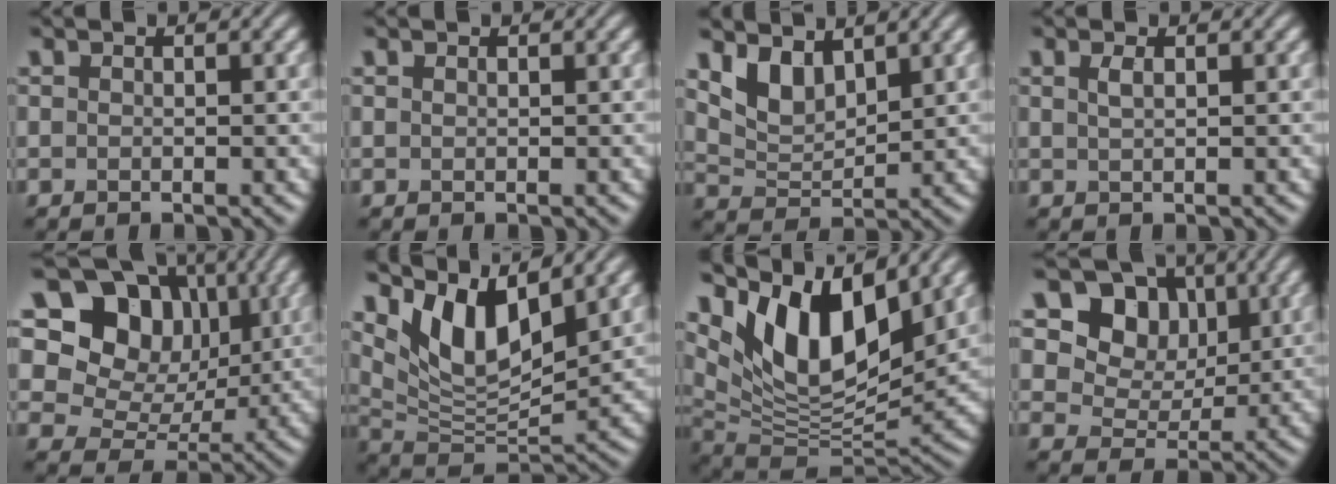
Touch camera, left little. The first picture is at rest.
{"total": 0.0}
{"total": 3.7, "force": [2.5, 1.8, 2.0], "torque": [-0.048, -0.012, 0.050]}
{"total": 1.0, "force": [0.5, 0.3, 0.8], "torque": [-0.017, 0.003, 0.009]}
{"total": 11.4, "force": [4.7, 8.6, 5.8], "torque": [-0.108, 0.026, 0.067]}
{"total": 8.2, "force": [4.7, 3.1, 6.0], "torque": [-0.114, -0.011, 0.090]}
{"total": 11.7, "force": [6.2, 5.1, 8.6], "torque": [-0.149, -0.002, 0.112]}
{"total": 9.3, "force": [4.1, 7.2, 4.3], "torque": [-0.087, -0.005, 0.077]}